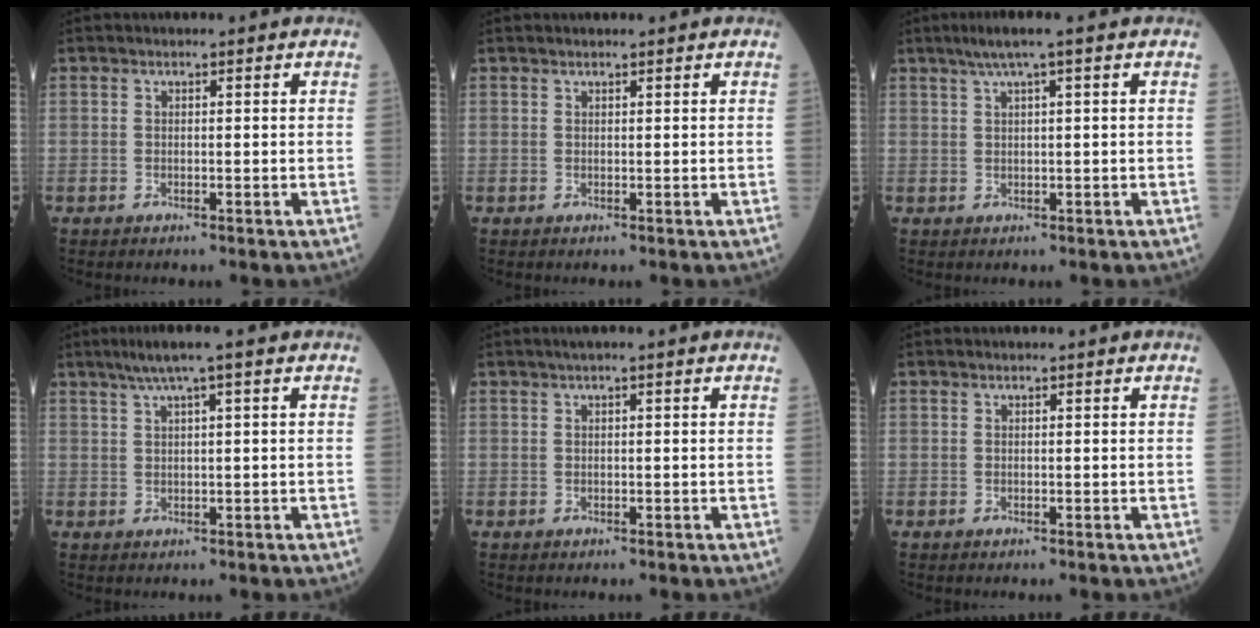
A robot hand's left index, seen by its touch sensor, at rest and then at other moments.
{"total": 1.1, "force": [1.0, 0.1, 0.4], "torque": [-0.004, 0.017, 0.019]}
{"total": 3.9, "force": [2.4, -0.5, 3.1], "torque": [-0.063, 0.014, 0.048]}
{"total": 4.5, "force": [2.8, -0.6, 3.5], "torque": [-0.070, 0.016, 0.053]}
{"total": 1.0, "force": [0.5, -0.1, 0.9], "torque": [-0.020, 0.009, 0.009]}
{"total": 0.0}